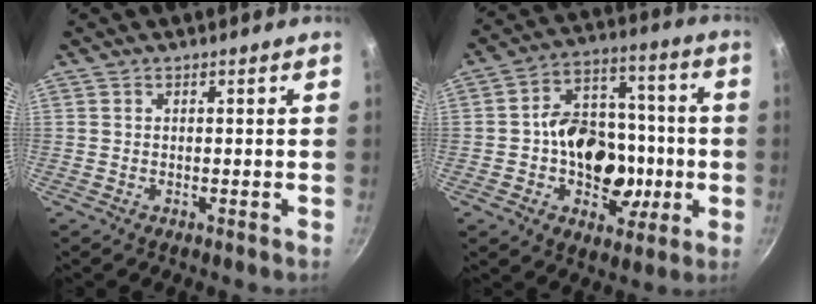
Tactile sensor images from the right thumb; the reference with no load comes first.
{"total": 18.2, "force": [-2.7, 13.5, 11.8], "torque": [-0.130, 0.032, -0.047]}